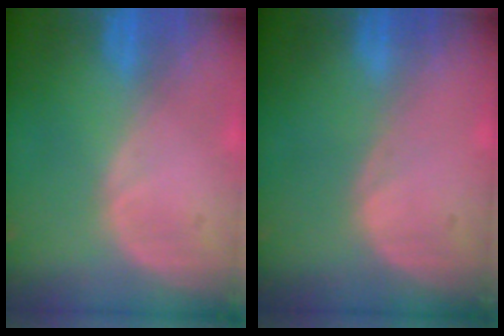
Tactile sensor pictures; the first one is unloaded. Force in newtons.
{"total": 0.0}